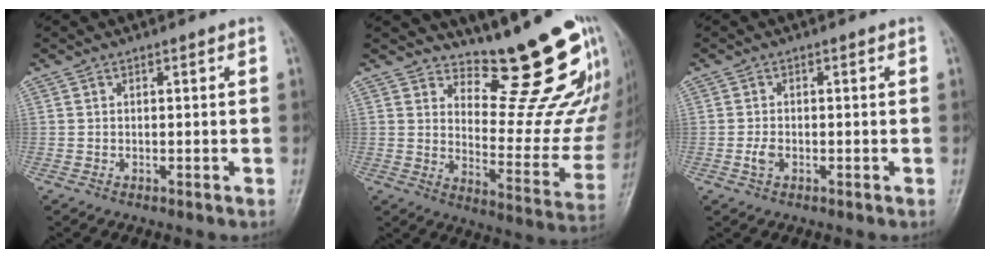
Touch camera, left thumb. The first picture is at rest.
{"total": 19.8, "force": [17.7, 4.4, 7.7], "torque": [-0.055, -0.177, 0.229]}
{"total": 2.0, "force": [-0.6, 1.3, 1.5], "torque": [-0.027, 0.001, -0.014]}